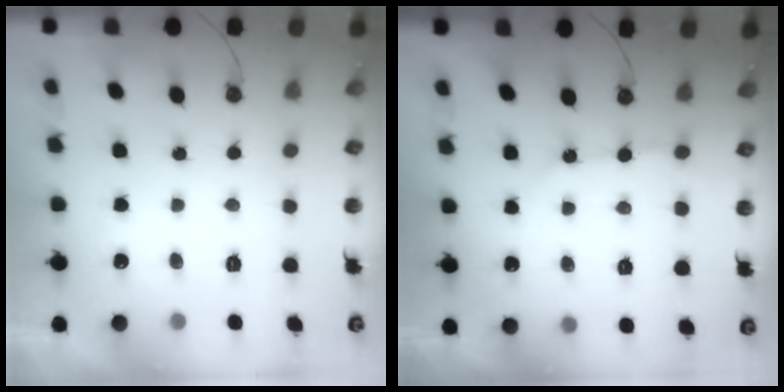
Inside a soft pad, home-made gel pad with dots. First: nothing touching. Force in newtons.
{"total": 5.0, "press": 5.0, "slide": 0.4}